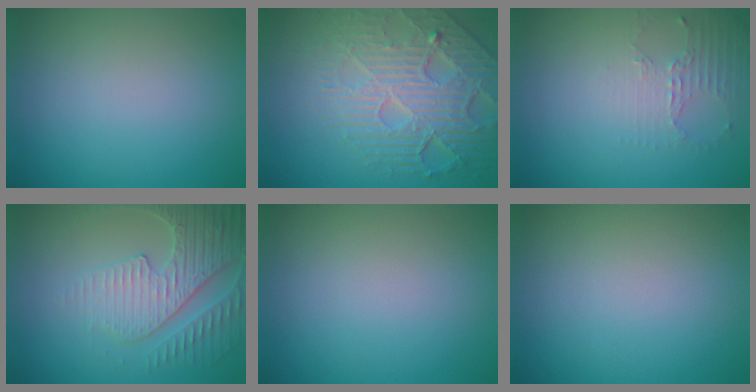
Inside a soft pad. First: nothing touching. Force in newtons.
{"total": 6.7, "press": 5.3, "slide": 4.1}
{"total": 2.2, "press": 1.6, "slide": 1.5}
{"total": 4.3, "press": 4.3, "slide": 0.4}
{"total": 0.0}
{"total": 0.0}